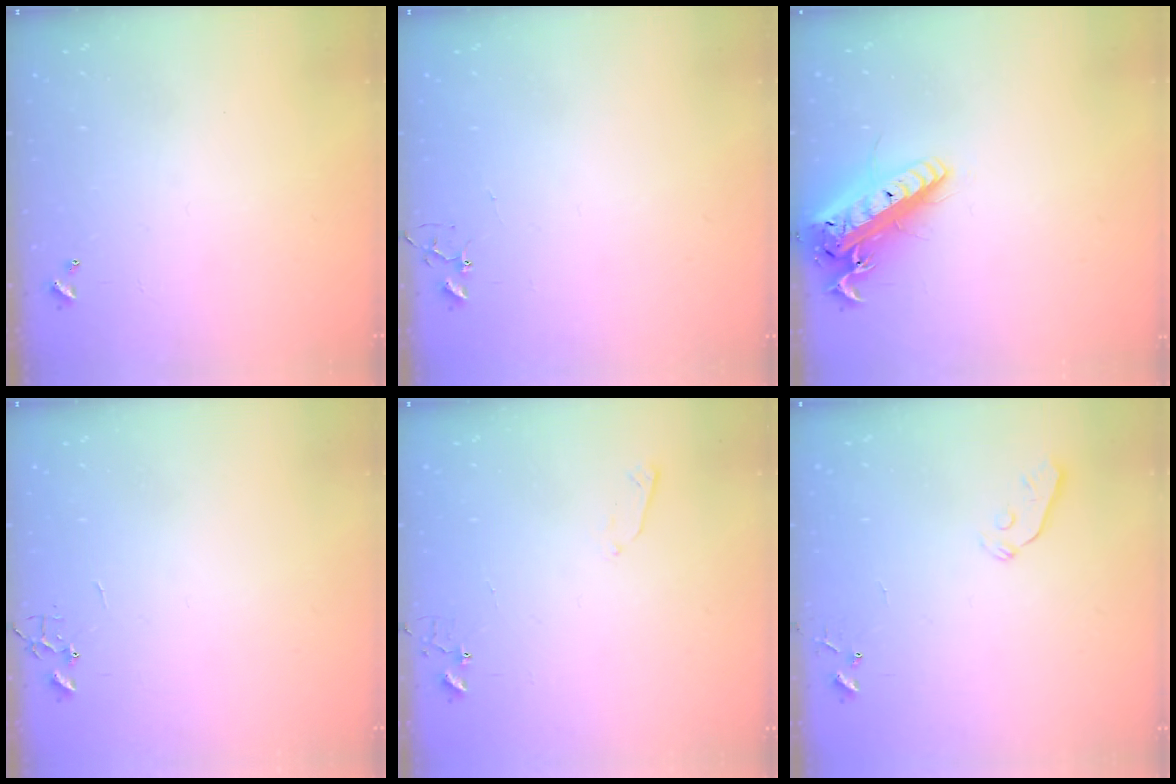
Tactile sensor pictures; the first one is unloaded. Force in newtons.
{"total": 2.9, "press": 2.9, "slide": 0.2}
{"total": 19.2, "press": 18.7, "slide": 4.1}
{"total": 0.0}
{"total": 3.4, "press": 3.4, "slide": 0.4}
{"total": 3.3, "press": 3.2, "slide": 0.7}